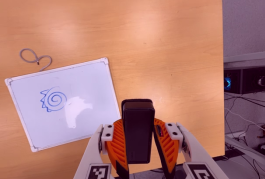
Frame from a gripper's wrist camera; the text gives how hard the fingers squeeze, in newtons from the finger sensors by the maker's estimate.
{"total": 8.1, "left": 6.6, "right": 9.6}